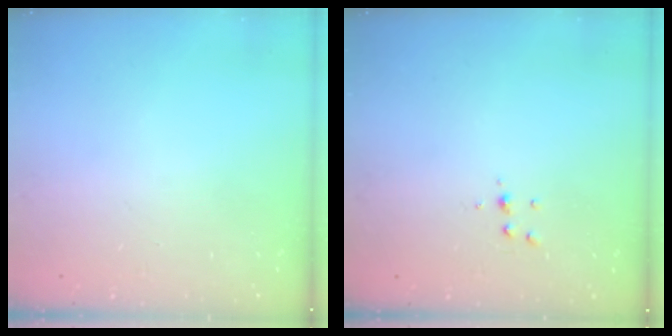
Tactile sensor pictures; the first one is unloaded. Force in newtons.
{"total": 3.8, "press": 3.8, "slide": 0.4}